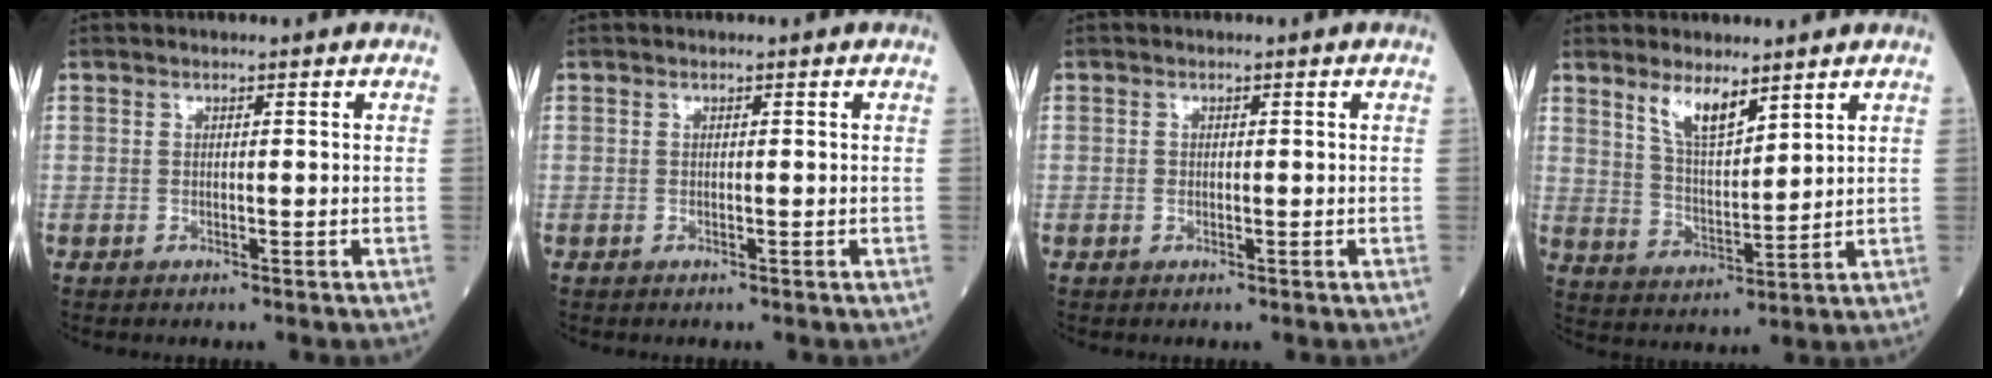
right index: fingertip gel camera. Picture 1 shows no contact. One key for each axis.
{"total": 0.0}
{"total": 0.5, "fx": -0.2, "fy": 0.5, "fz": 0.2, "tx": -0.004, "ty": 0.002, "tz": -0.004}
{"total": 6.6, "fx": 4.6, "fy": 1.7, "fz": 4.4, "tx": -0.089, "ty": -0.007, "tz": 0.092}